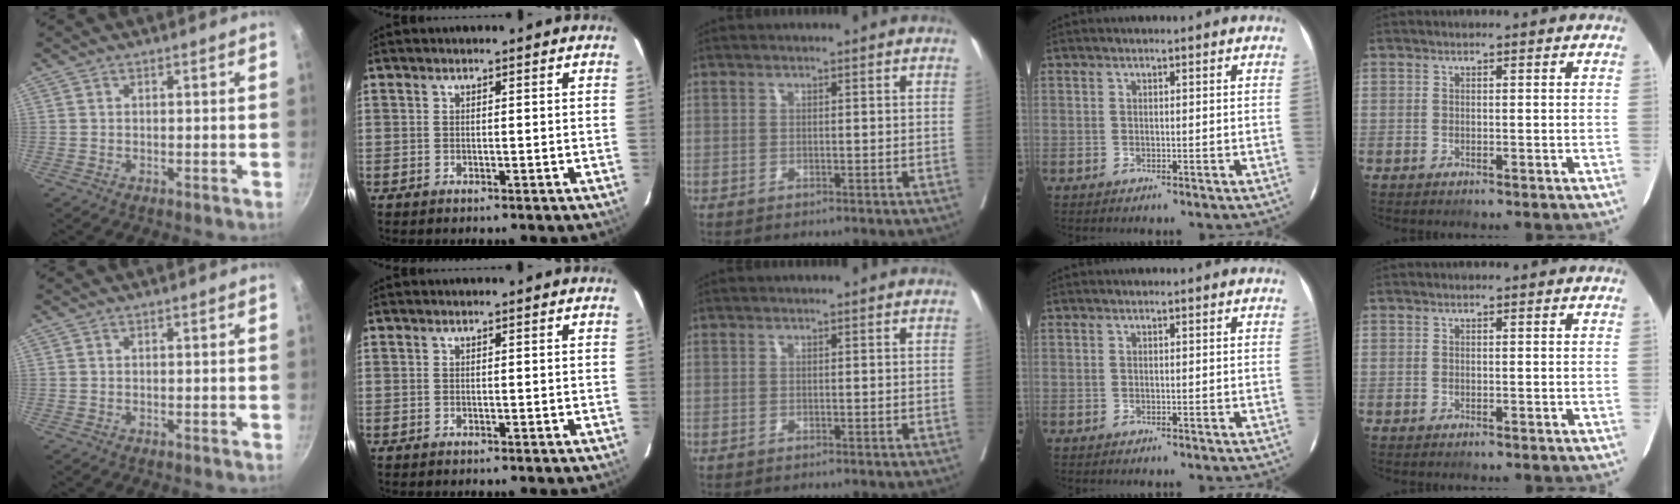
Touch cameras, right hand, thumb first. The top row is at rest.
{}